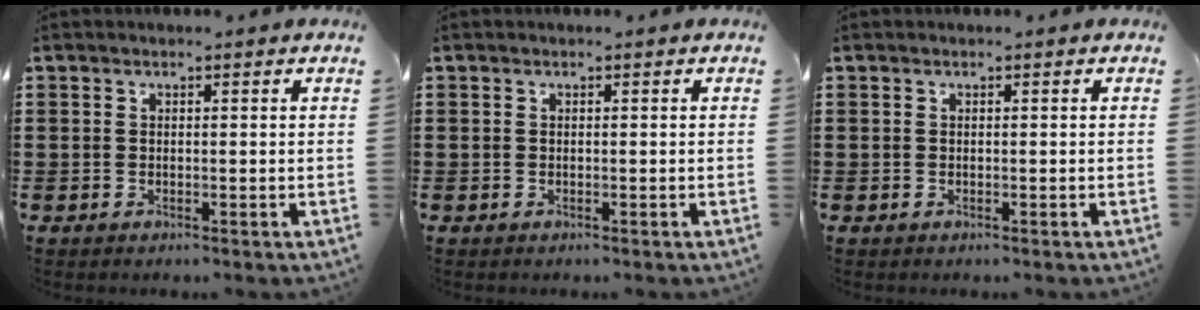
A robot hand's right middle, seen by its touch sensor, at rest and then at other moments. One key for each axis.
{"total": 0.0}
{"total": 0.0}